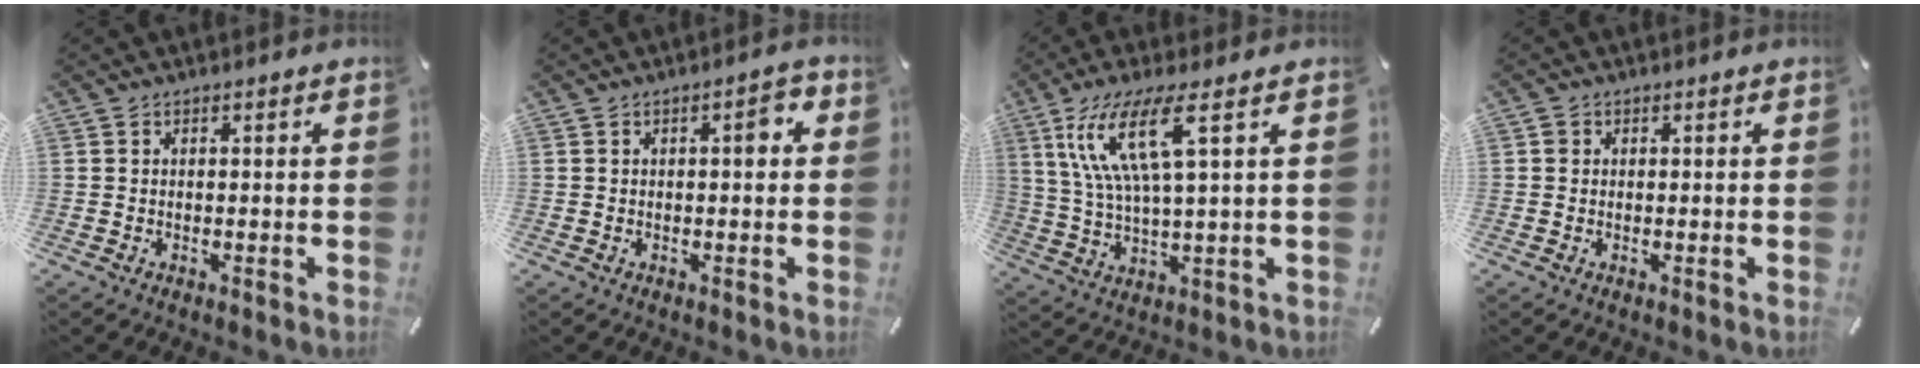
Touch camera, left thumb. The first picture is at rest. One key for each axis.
{"total": 3.7, "fx": 0.6, "fy": 1.6, "fz": 3.3, "tx": -0.033, "ty": -0.002, "tz": 0.000}
{"total": 13.6, "fx": 5.5, "fy": 2.6, "fz": 12.1, "tx": -0.259, "ty": -0.001, "tz": 0.089}
{"total": 1.0, "fx": 0.1, "fy": 1.0, "fz": 0.2, "tx": -0.004, "ty": 0.008, "tz": -0.001}